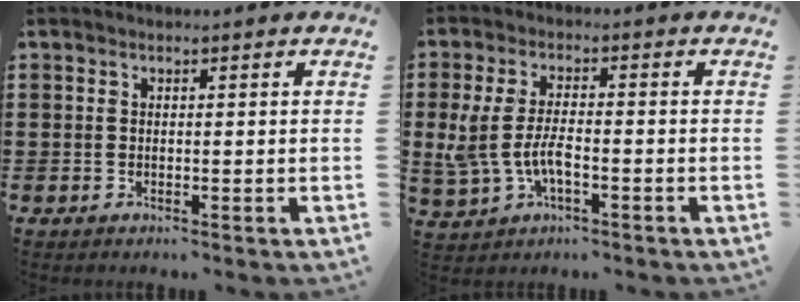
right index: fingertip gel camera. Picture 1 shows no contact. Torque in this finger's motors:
{"motor_torque": [0.11, -0.13, 0.20, 0.16]}